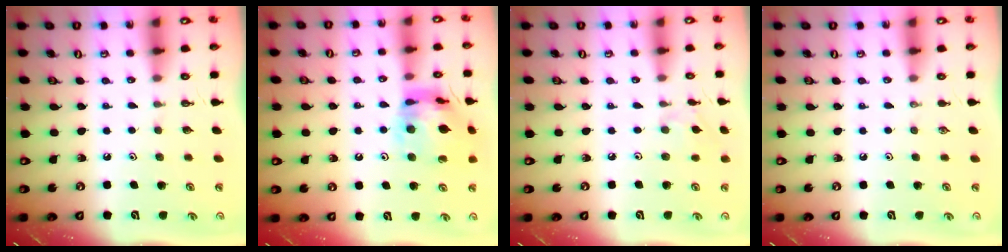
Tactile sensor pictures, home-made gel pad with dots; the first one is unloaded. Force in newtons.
{"total": 14.7, "press": 14.6, "slide": 1.8}
{"total": 3.9, "press": 3.9, "slide": 0.6}
{"total": 0.0}